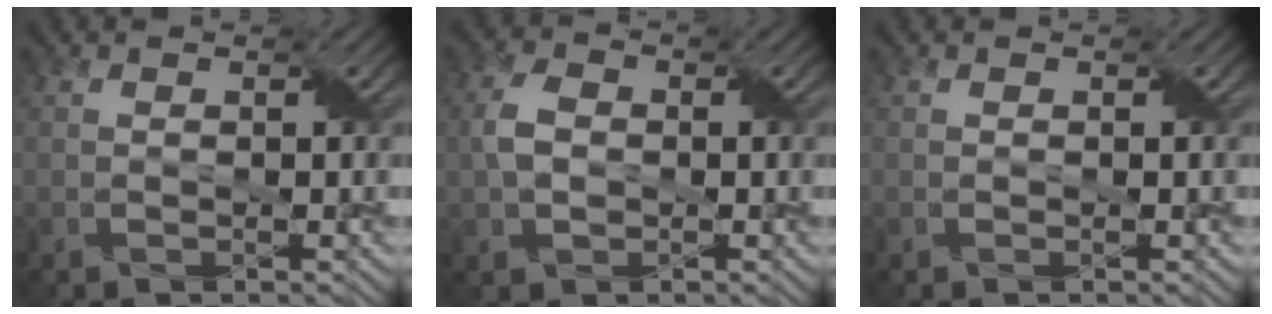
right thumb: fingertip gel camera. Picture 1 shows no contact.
{"total": 3.9, "force": [-0.1, 2.9, 2.6], "torque": [-0.065, 0.004, -0.007]}
{"total": 0.0}